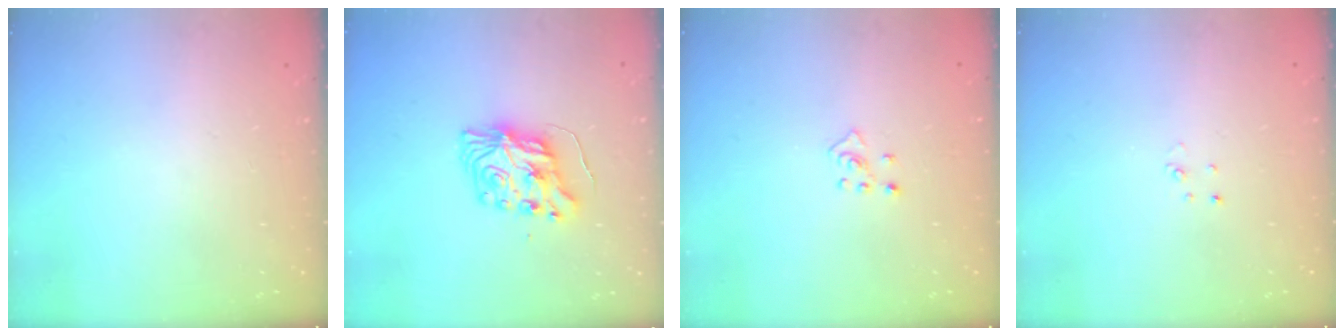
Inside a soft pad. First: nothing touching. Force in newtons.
{"total": 8.2, "press": 8.2, "slide": 0.6}
{"total": 4.2, "press": 4.1, "slide": 0.7}
{"total": 2.0, "press": 2.0, "slide": 0.2}